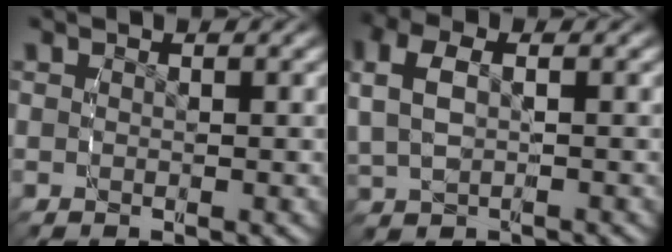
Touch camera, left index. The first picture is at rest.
{"total": 4.2, "force": [0.9, 2.7, 3.2], "torque": [-0.079, -0.002, 0.024]}